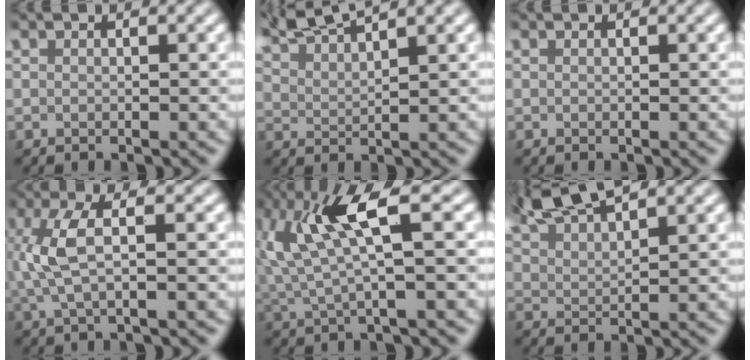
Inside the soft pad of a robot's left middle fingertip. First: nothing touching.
{"total": 5.7, "force": [5.1, 0.9, 2.4], "torque": [-0.043, 0.017, 0.084]}
{"total": 0.0}
{"total": 4.0, "force": [0.6, 1.3, 3.8], "torque": [-0.087, 0.006, 0.011]}
{"total": 6.5, "force": [2.2, 1.0, 6.0], "torque": [-0.133, 0.003, 0.046]}
{"total": 5.6, "force": [4.8, 1.0, 2.7], "torque": [-0.044, 0.016, 0.084]}